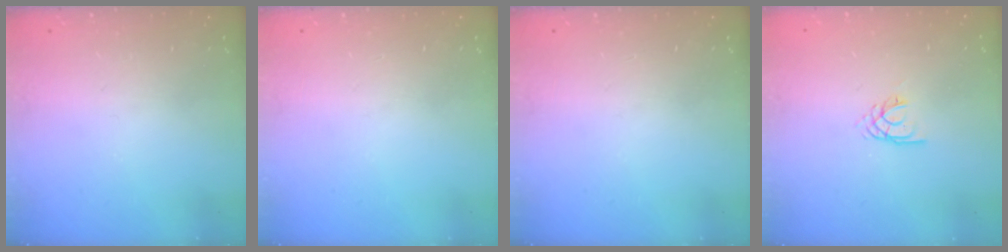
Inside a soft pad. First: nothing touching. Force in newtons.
{"total": 0.0}
{"total": 0.0}
{"total": 2.2, "press": 2.2, "slide": 0.3}